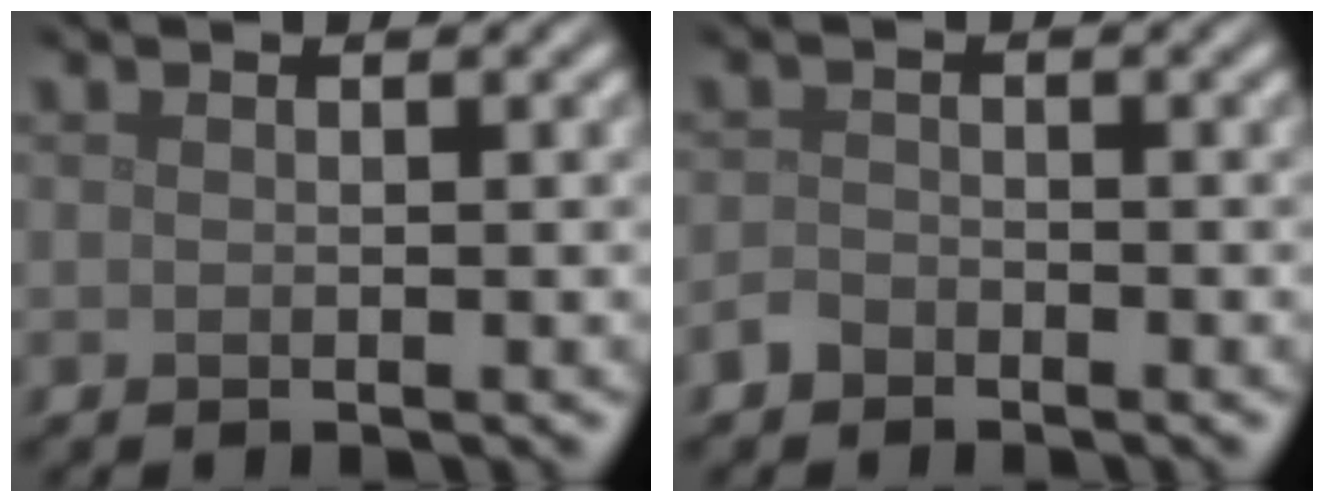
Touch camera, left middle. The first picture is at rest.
{"total": 1.3, "force": [-1.1, 0.8, 0.2], "torque": [-0.002, 0.003, -0.025]}